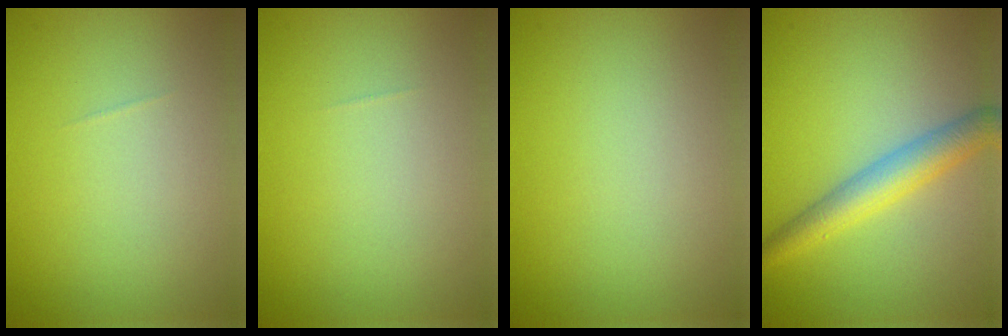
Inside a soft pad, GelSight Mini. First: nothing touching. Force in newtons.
{"total": 0.0}
{"total": 0.0}
{"total": 3.9, "press": 3.9, "slide": 0.2}